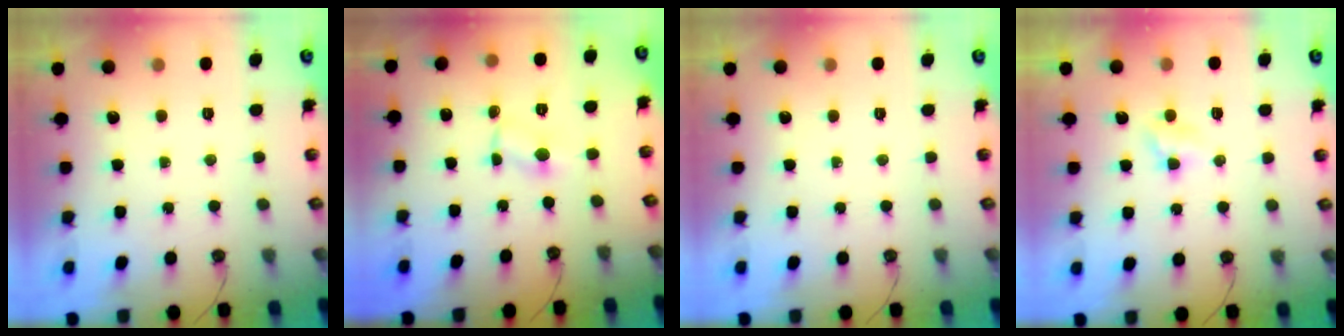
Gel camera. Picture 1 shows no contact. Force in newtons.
{"total": 1.7, "press": 1.7, "slide": 0.2}
{"total": 0.0}
{"total": 2.4, "press": 2.4, "slide": 0.3}